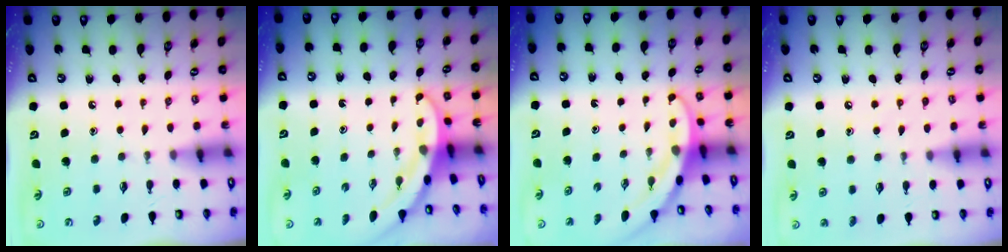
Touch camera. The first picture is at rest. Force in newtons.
{"total": 3.1, "press": 3.1, "slide": 0.1}
{"total": 3.0, "press": 3.0, "slide": 0.1}
{"total": 4.6, "press": 4.5, "slide": 0.5}